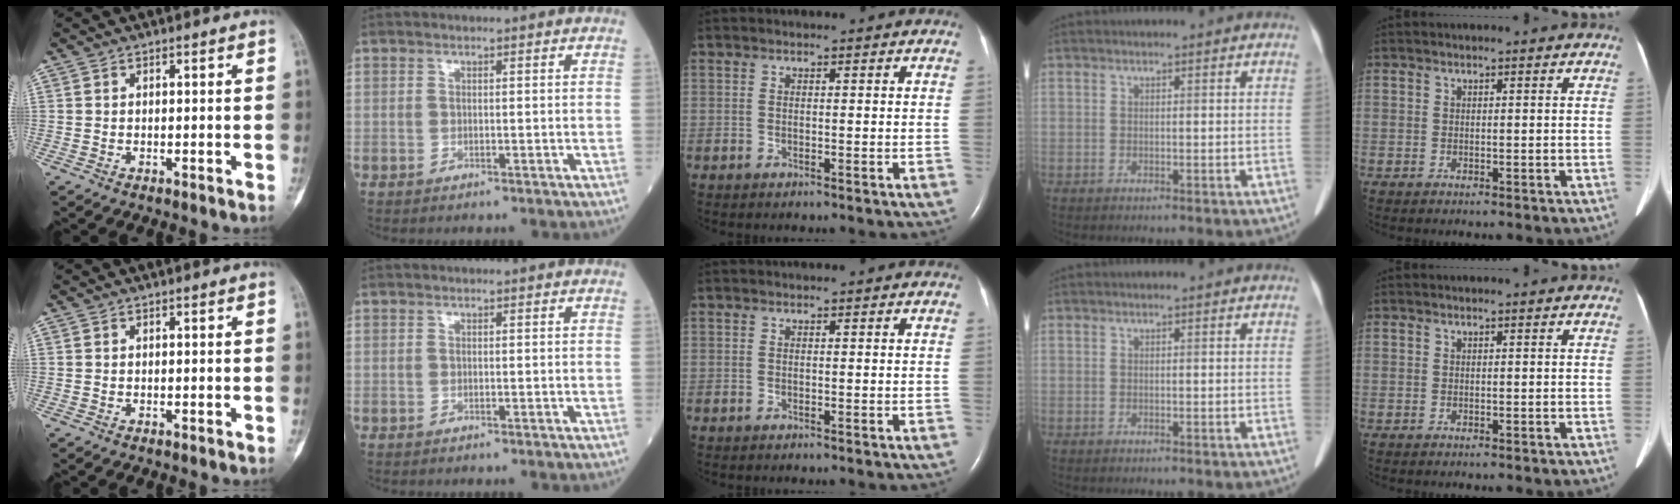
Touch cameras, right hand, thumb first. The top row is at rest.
{}